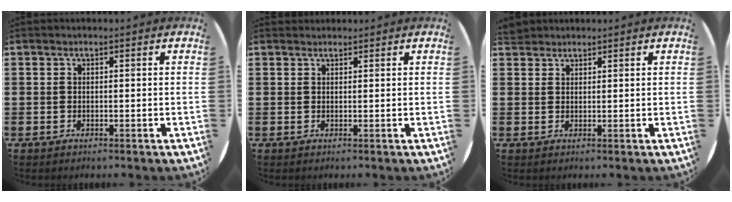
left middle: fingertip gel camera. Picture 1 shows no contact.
{"total": 0.7, "force": [0.7, 0.2, -0.2], "torque": [0.011, 0.000, 0.011]}
{"total": 1.7, "force": [1.7, 0.5, 0.1], "torque": [-0.004, 0.004, 0.033]}